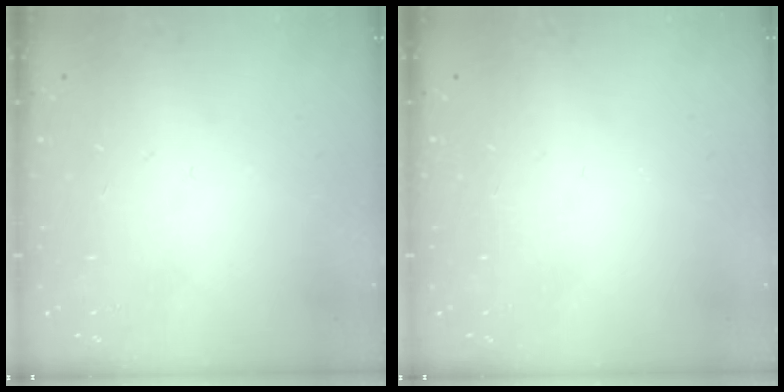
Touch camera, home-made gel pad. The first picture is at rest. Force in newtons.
{"total": 0.0}